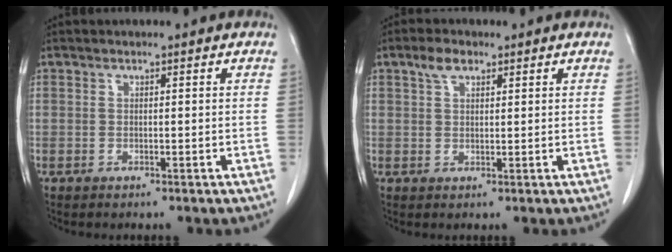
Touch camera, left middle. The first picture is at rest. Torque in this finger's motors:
{"motor_torque": [0.26, -0.13, -0.07, 0.00]}